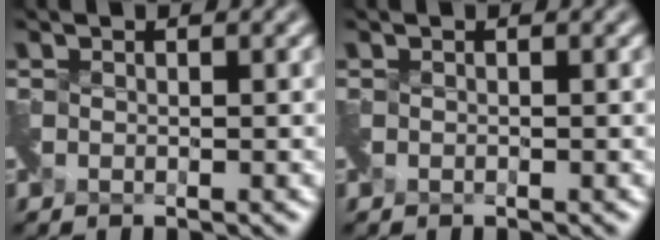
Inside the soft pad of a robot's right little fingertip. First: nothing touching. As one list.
[{"total": 0.0}]